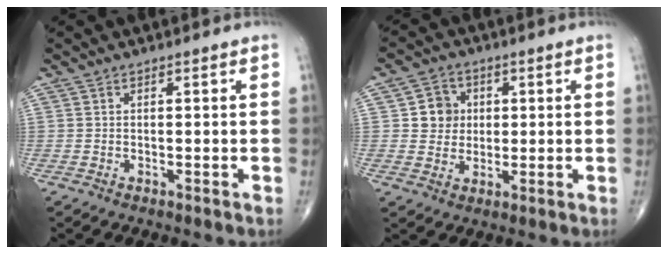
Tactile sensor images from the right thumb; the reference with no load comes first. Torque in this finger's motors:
{"motor_torque": [-0.32, 0.44, 0.37, 0.10, -0.04]}